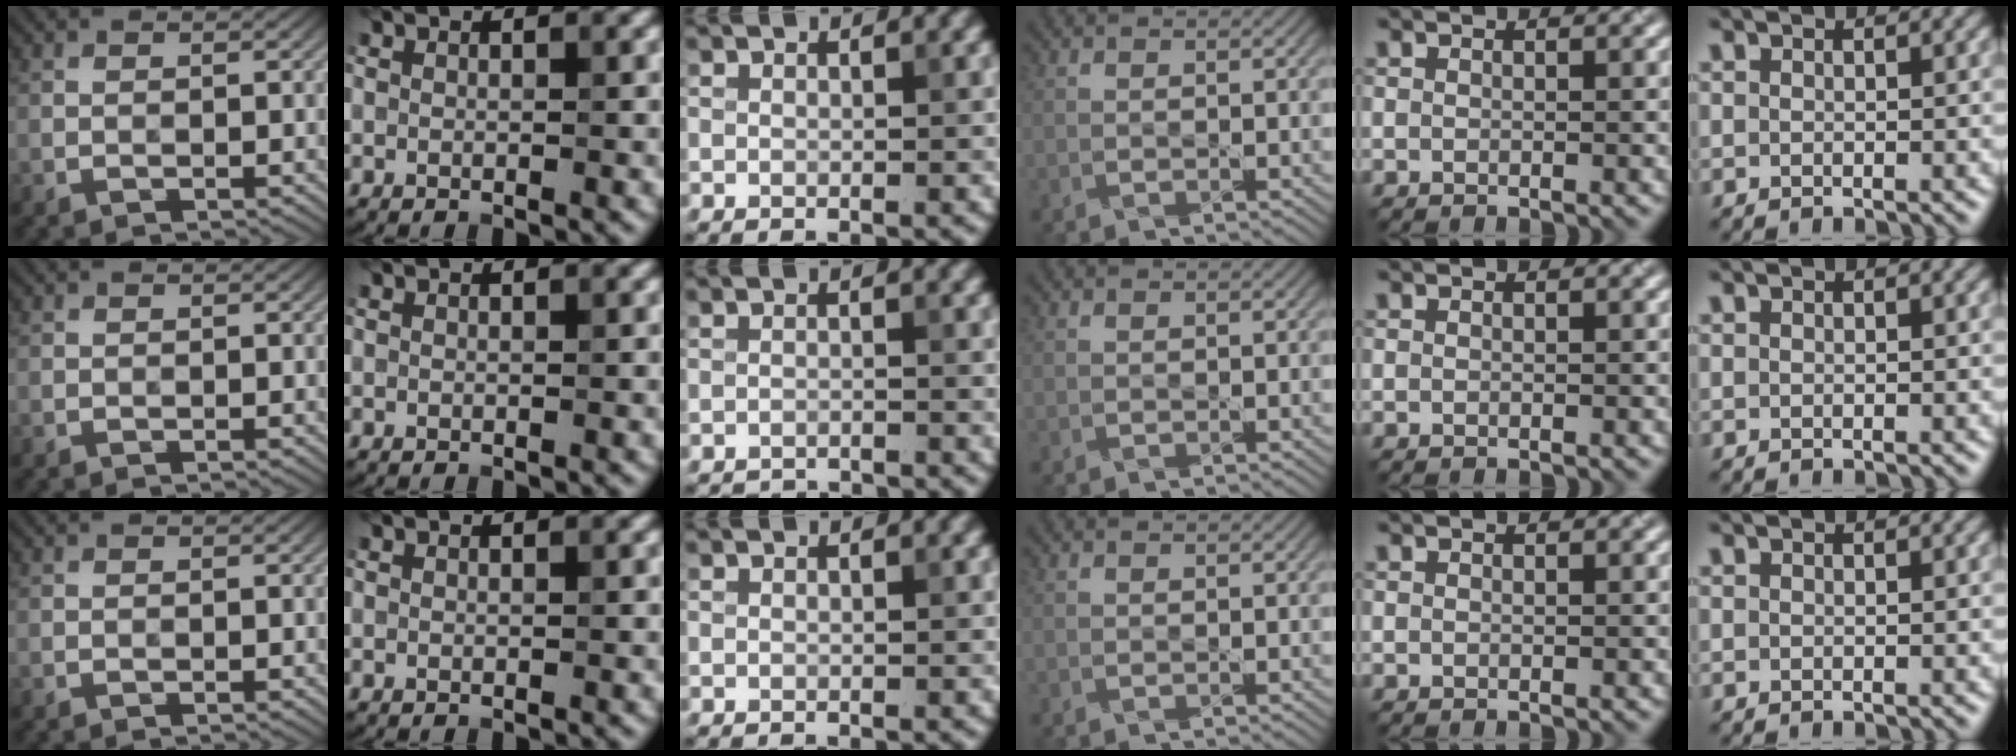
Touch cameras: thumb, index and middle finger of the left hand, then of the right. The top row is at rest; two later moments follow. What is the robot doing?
{"motion": "pour", "object": "pitcher"}